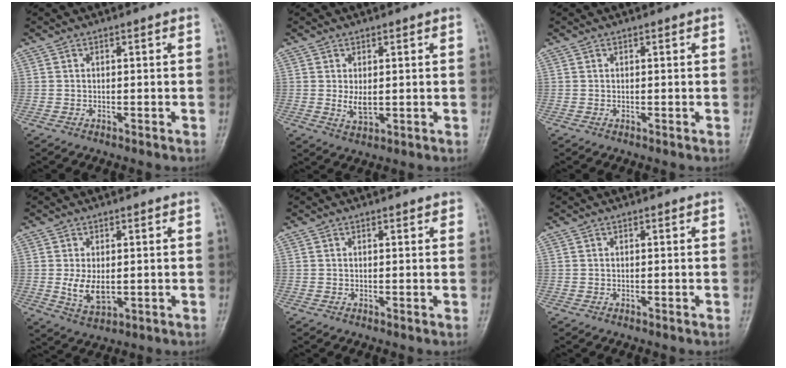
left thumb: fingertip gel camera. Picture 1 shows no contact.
{"total": 3.0, "force": [0.4, 1.7, 2.5], "torque": [-0.039, -0.011, 0.015]}
{"total": 0.0}
{"total": 5.2, "force": [0.1, 3.1, 4.2], "torque": [-0.074, -0.015, 0.011]}
{"total": 1.3, "force": [0.9, 0.6, 0.7], "torque": [-0.004, -0.003, 0.009]}
{"total": 0.0}